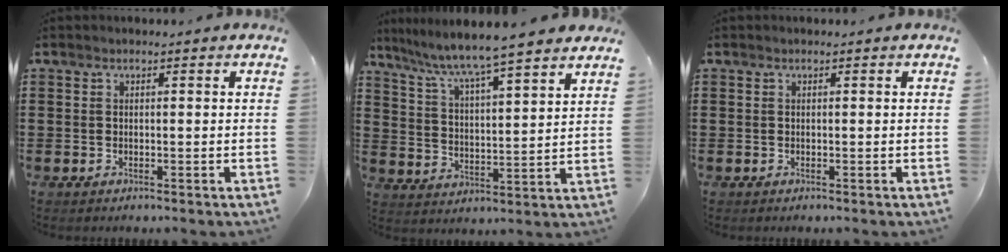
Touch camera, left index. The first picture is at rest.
{"total": 6.1, "force": [5.6, -0.6, 2.3], "torque": [-0.070, -0.040, 0.090]}
{"total": 0.0}